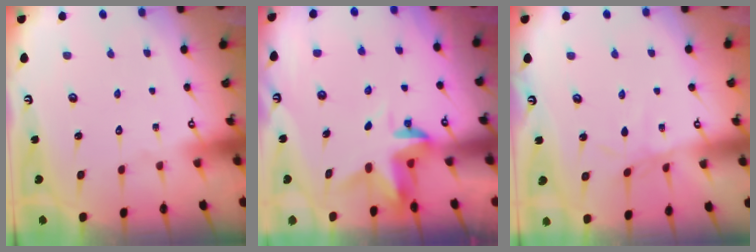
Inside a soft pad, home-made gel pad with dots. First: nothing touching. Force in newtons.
{"total": 3.3, "press": 3.2, "slide": 0.4}
{"total": 3.7, "press": 3.6, "slide": 0.4}